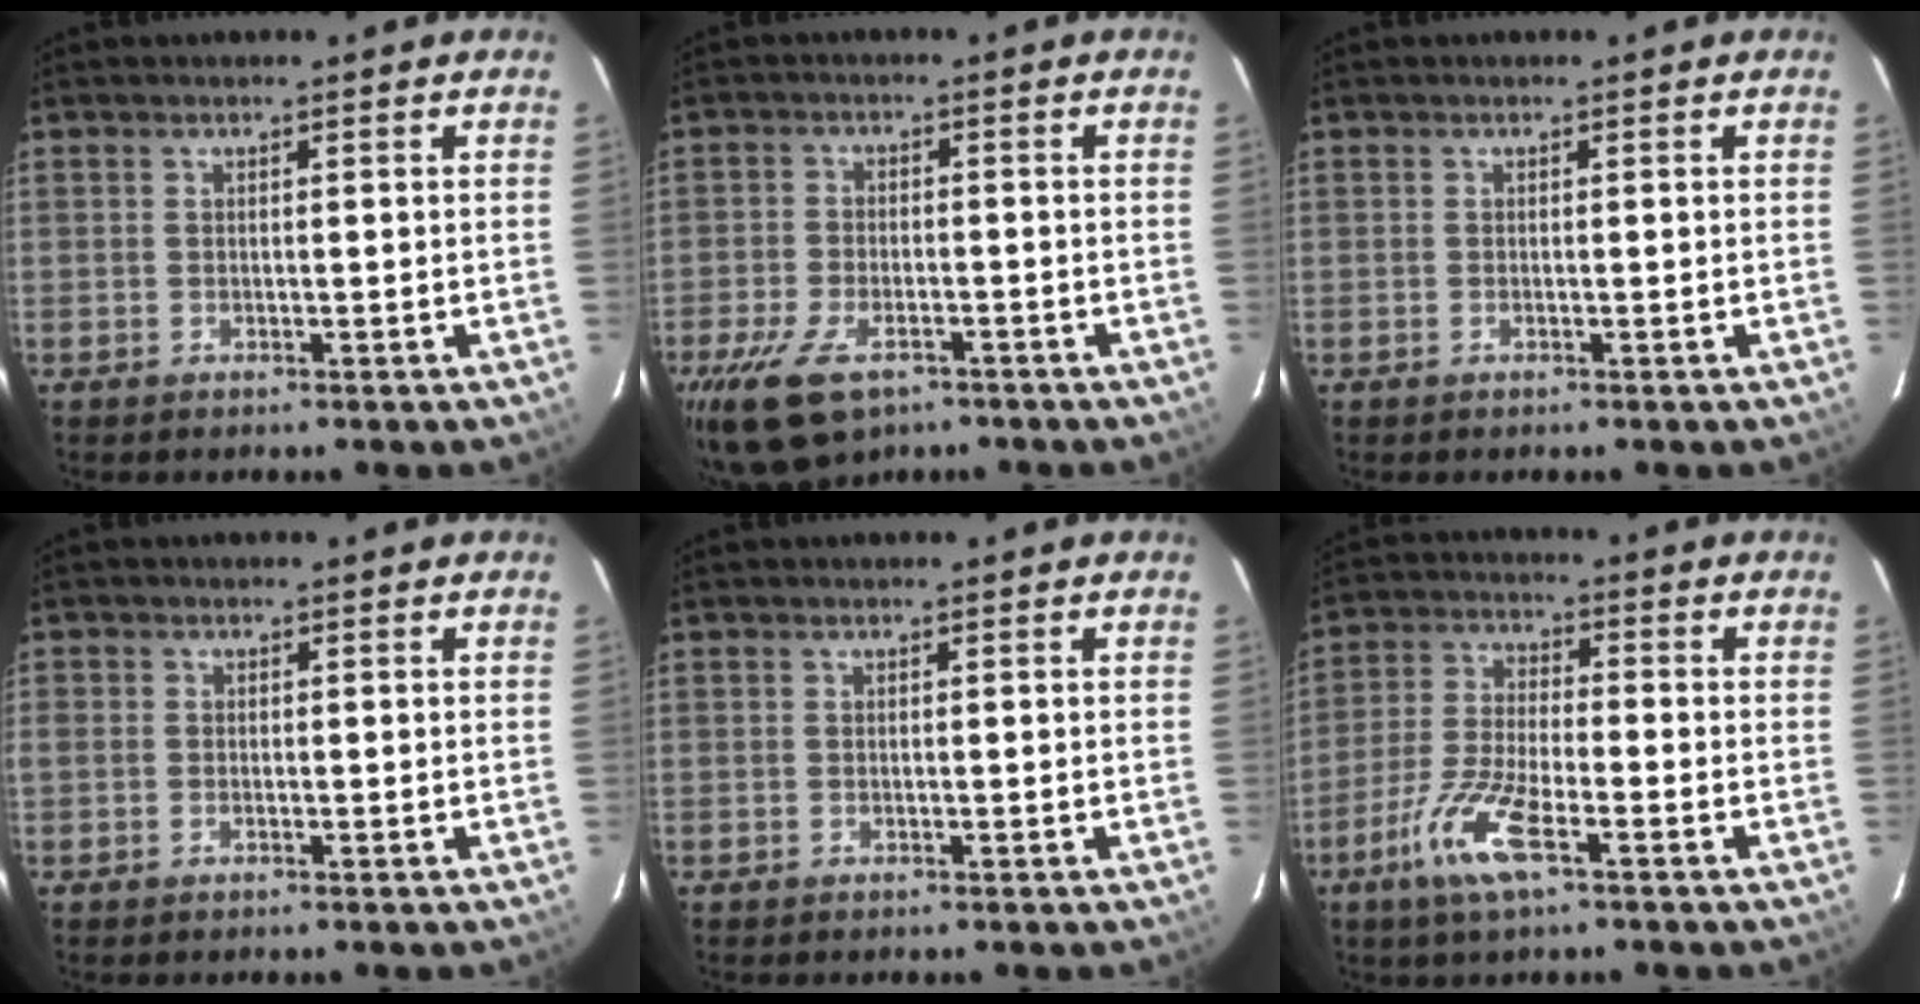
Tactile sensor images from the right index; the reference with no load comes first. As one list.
[{"total": 11.3, "force": [-7.1, 5.8, 6.8], "torque": [-0.160, -0.023, -0.122]}, {"total": 0.0}, {"total": 1.3, "force": [-0.6, 0.9, 0.6], "torque": [-0.012, -0.001, -0.014]}, {"total": 0.0}, {"total": 10.1, "force": [-5.6, 2.4, 8.1], "torque": [-0.175, -0.007, -0.114]}]